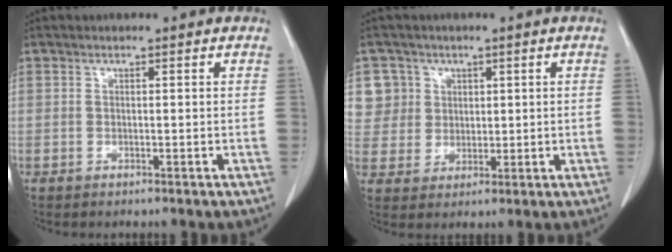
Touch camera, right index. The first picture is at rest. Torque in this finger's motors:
{"motor_torque": [-0.21, 0.27, -0.02, -0.01]}